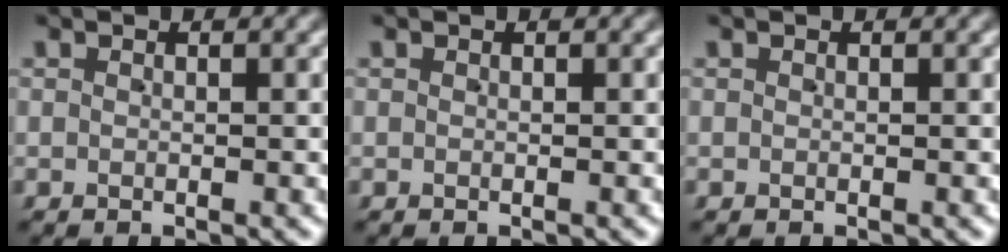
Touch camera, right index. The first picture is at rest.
{"total": 0.0}
{"total": 0.0}